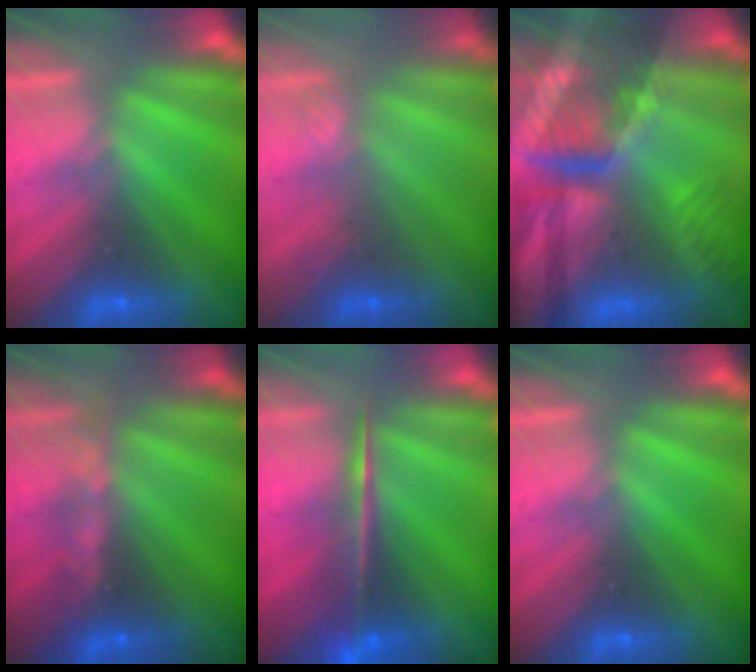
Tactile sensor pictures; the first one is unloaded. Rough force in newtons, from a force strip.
{"total": 2.7}
{"total": 7.4}
{"total": 7.3}
{"total": 7.9}
{"total": 0.0}